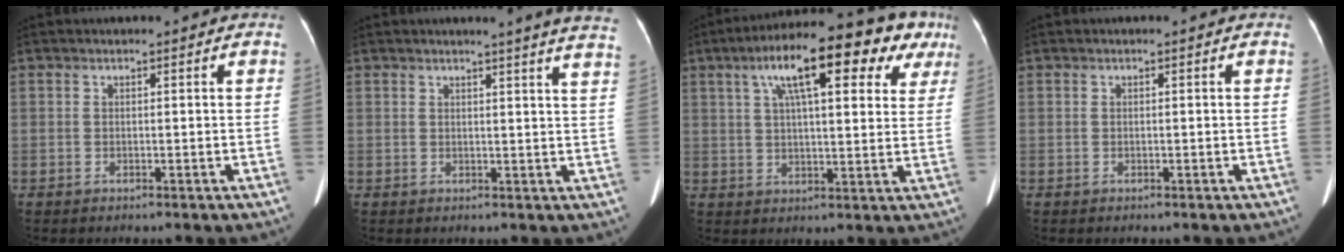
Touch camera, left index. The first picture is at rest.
{"total": 9.8, "force": [8.7, -1.0, 4.3], "torque": [-0.047, -0.039, 0.074]}
{"total": 18.5, "force": [9.8, 5.6, 14.7], "torque": [-0.228, 0.053, 0.140]}
{"total": 0.0}